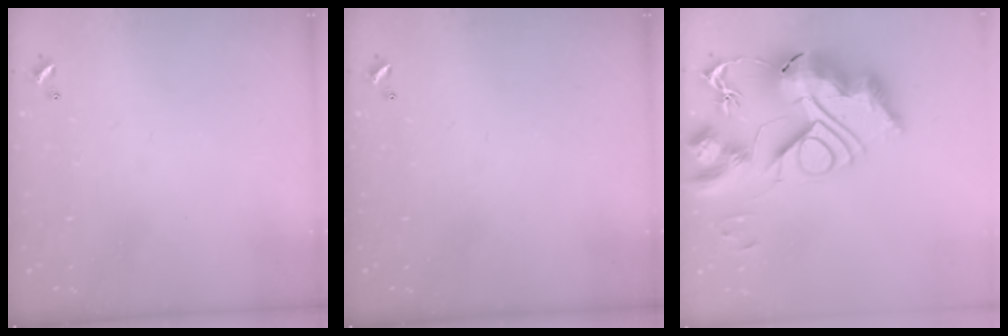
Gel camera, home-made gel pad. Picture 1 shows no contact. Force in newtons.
{"total": 0.0}
{"total": 0.7, "press": 0.7, "slide": 0.0}